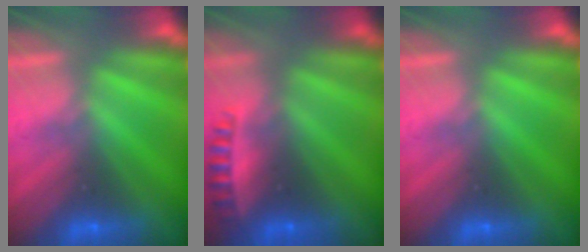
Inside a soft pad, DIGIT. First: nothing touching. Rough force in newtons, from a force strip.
{"total": 2.5}
{"total": 0.0}